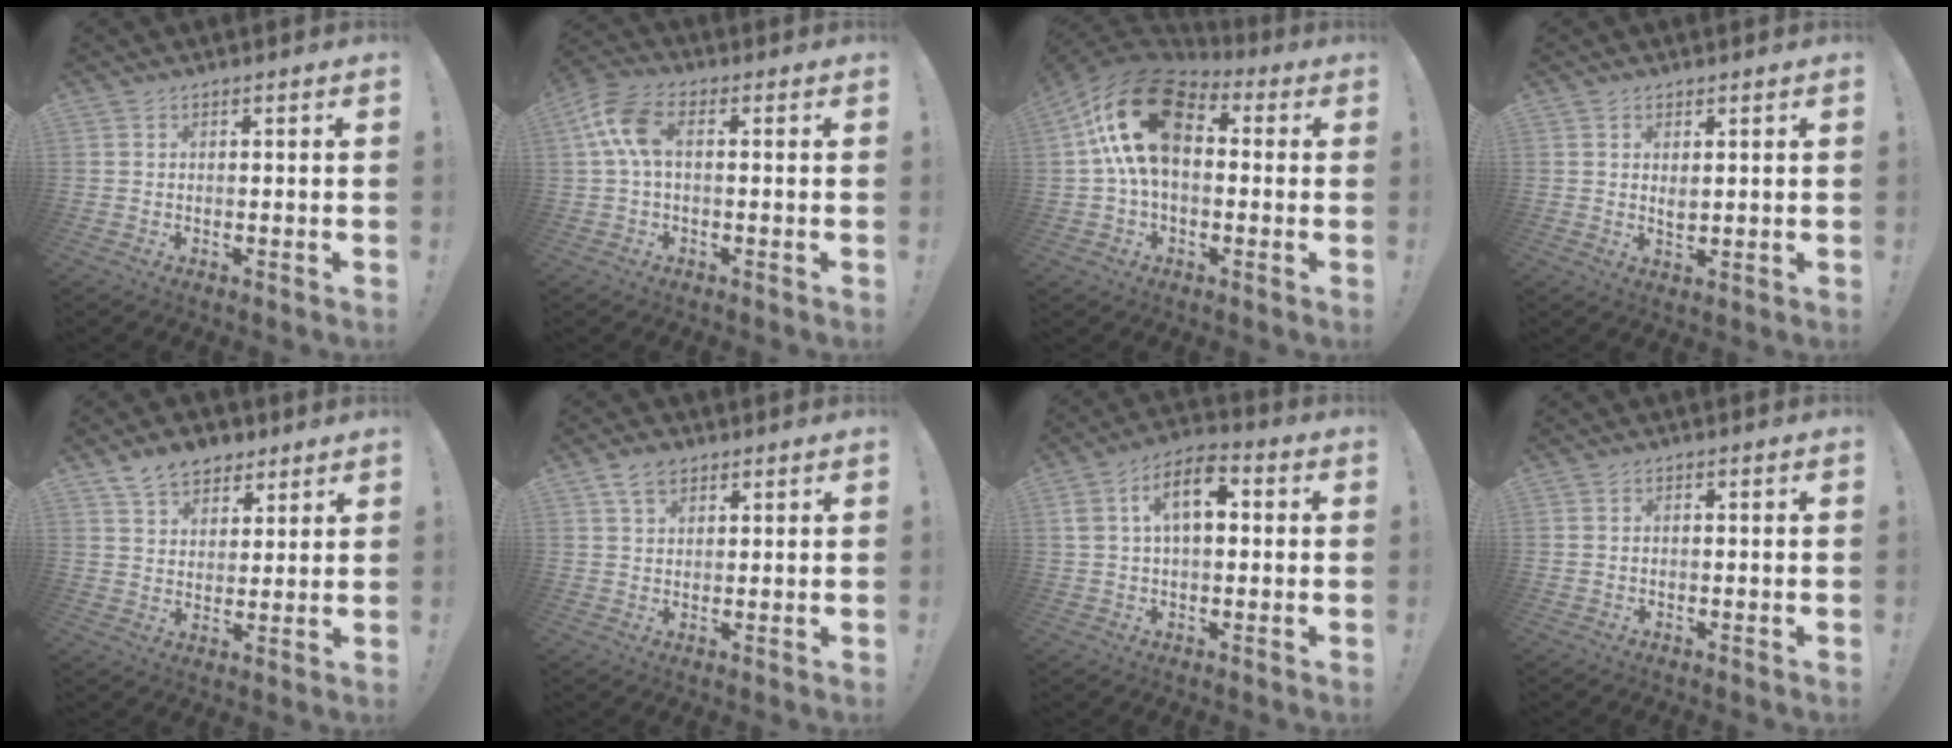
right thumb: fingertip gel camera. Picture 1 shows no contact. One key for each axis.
{"total": 9.4, "fx": 1.7, "fy": 4.9, "fz": 7.8, "tx": -0.162, "ty": 0.007, "tz": 0.036}
{"total": 20.4, "fx": 4.3, "fy": 12.3, "fz": 15.7, "tx": -0.291, "ty": 0.007, "tz": 0.080}
{"total": 2.1, "fx": 1.1, "fy": 1.1, "fz": 1.5, "tx": -0.016, "ty": -0.008, "tz": 0.017}
{"total": 9.3, "fx": 6.5, "fy": 5.8, "fz": 3.0, "tx": -0.047, "ty": -0.033, "tz": 0.127}
{"total": 5.0, "fx": 3.1, "fy": 3.0, "fz": 2.5, "tx": -0.043, "ty": -0.007, "tz": 0.058}
{"total": 11.1, "fx": 2.5, "fy": 6.3, "fz": 8.8, "tx": -0.149, "ty": 0.010, "tz": 0.045}
{"total": 0.9, "fx": -0.6, "fy": 0.6, "fz": 0.3, "tx": -0.007, "ty": 0.003, "tz": -0.009}